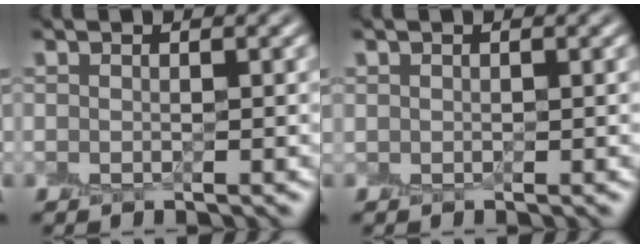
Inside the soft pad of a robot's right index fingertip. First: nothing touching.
{"total": 0.0}